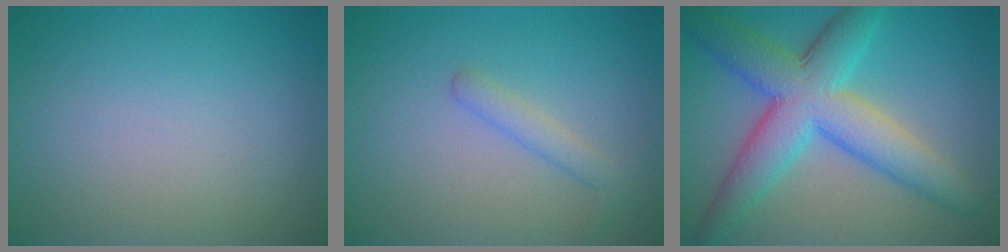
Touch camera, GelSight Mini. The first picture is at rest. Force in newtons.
{"total": 1.9, "press": 1.9, "slide": 0.0}
{"total": 8.7, "press": 8.7, "slide": 0.2}